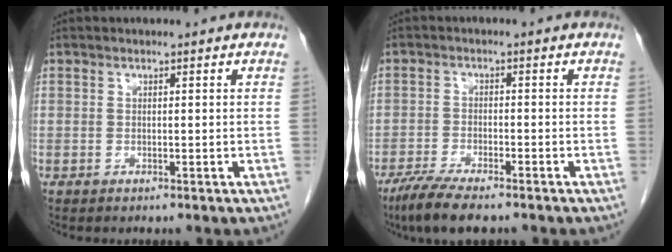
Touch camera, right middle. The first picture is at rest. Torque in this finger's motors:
{"motor_torque": [0.85, -0.69, 0.08, 0.07]}